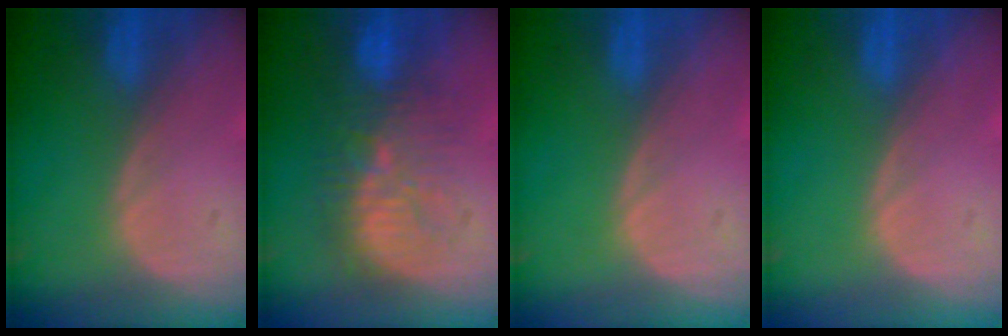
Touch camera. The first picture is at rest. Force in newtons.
{"total": 9.4, "press": 9.2, "slide": 2.0}
{"total": 0.0}
{"total": 0.0}